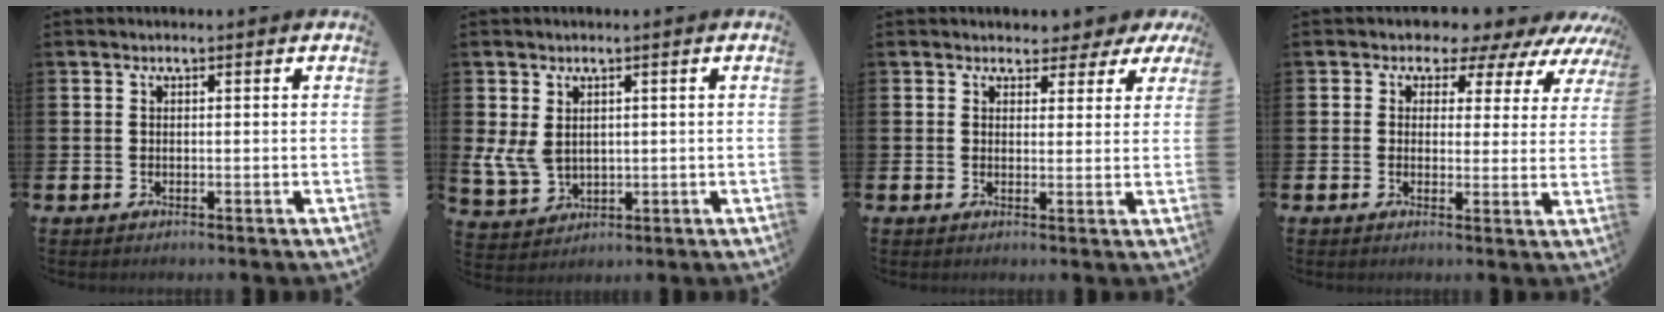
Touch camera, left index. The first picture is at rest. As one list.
[{"total": 3.9, "force": [1.6, 2.9, 2.0], "torque": [-0.042, 0.001, 0.030]}, {"total": 3.0, "force": [2.4, 1.8, 0.4], "torque": [-0.004, -0.012, 0.038]}, {"total": 3.9, "force": [2.9, 2.6, 0.7], "torque": [-0.014, -0.032, 0.038]}]